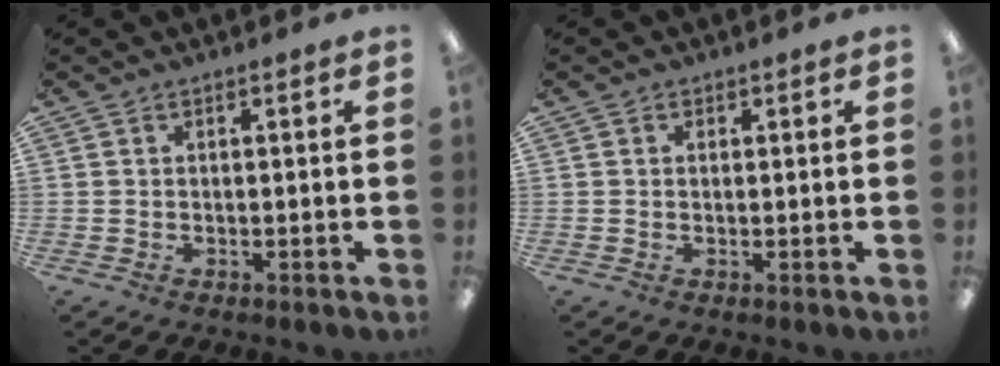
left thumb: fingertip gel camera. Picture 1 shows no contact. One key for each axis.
{"total": 0.6, "fx": 0.2, "fy": 0.5, "fz": 0.3, "tx": -0.005, "ty": 0.003, "tz": 0.003}